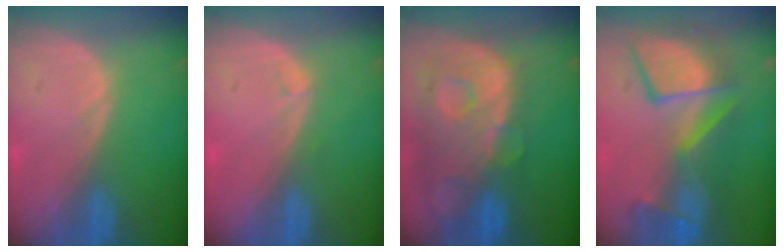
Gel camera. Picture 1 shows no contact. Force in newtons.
{"total": 0.6, "press": 0.6, "slide": 0.2}
{"total": 13.4, "press": 11.0, "slide": 7.6}
{"total": 11.0, "press": 10.3, "slide": 3.8}